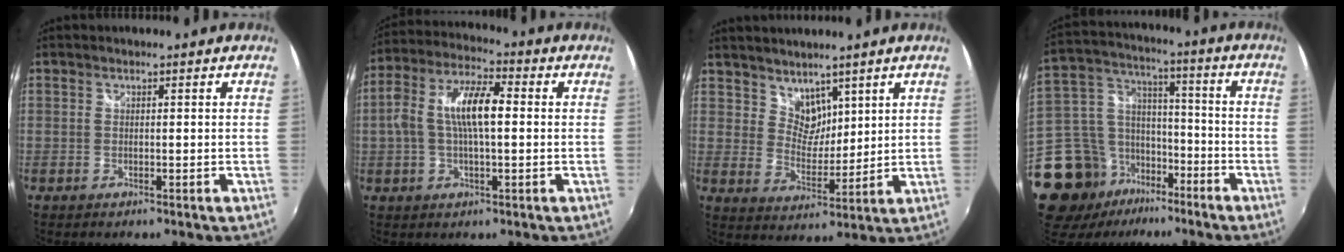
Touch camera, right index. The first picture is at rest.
{"total": 10.8, "force": [0.5, 3.8, 10.1], "torque": [-0.202, 0.021, 0.008]}
{"total": 6.1, "force": [4.6, 3.7, 1.4], "torque": [-0.011, 0.000, 0.088]}
{"total": 18.9, "force": [-12.3, 11.1, 9.0], "torque": [-0.220, 0.021, -0.211]}